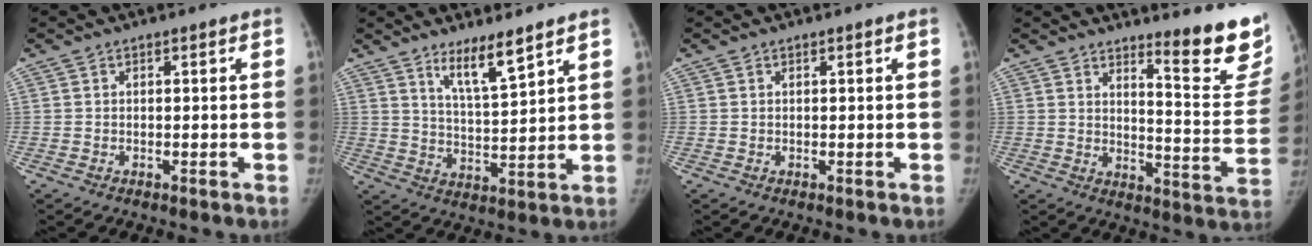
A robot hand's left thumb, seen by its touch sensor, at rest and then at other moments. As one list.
[{"total": 7.6, "force": [5.5, 0.9, 5.1], "torque": [-0.084, -0.050, 0.104]}, {"total": 0.0}, {"total": 14.7, "force": [11.4, 2.6, 8.9], "torque": [-0.077, -0.114, 0.148]}]